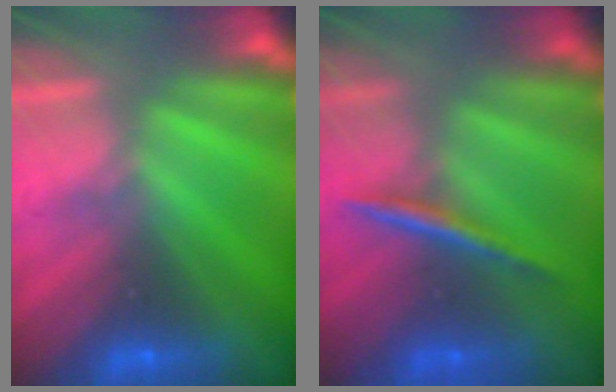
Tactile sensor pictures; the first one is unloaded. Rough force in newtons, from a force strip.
{"total": 2.2}